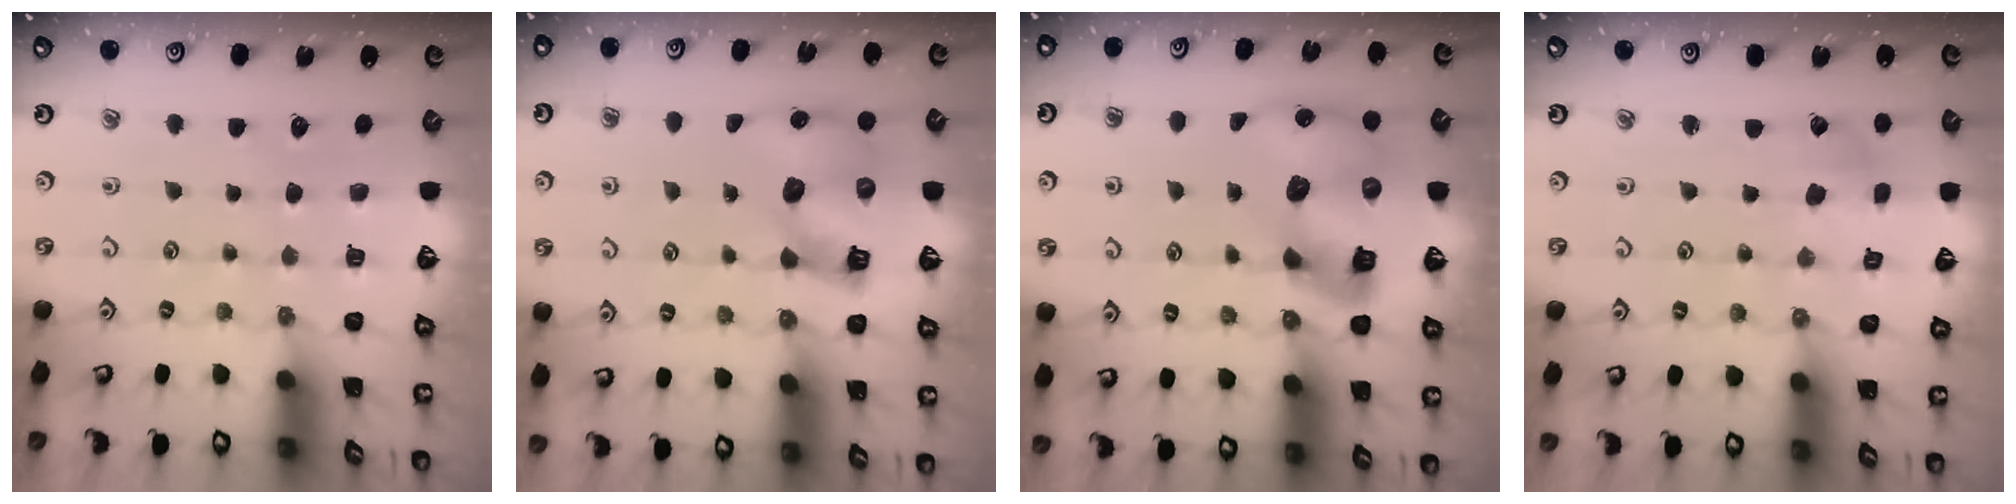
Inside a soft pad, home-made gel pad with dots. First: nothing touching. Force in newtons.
{"total": 10.7, "press": 10.6, "slide": 1.6}
{"total": 16.7, "press": 16.5, "slide": 2.2}
{"total": 2.5, "press": 2.4, "slide": 0.4}